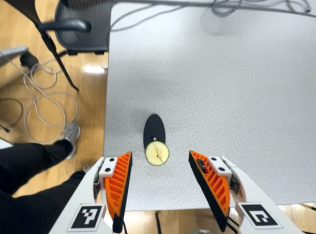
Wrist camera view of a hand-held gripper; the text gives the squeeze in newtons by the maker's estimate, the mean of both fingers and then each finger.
{"total": 0.6, "left": 0.5, "right": 0.6}